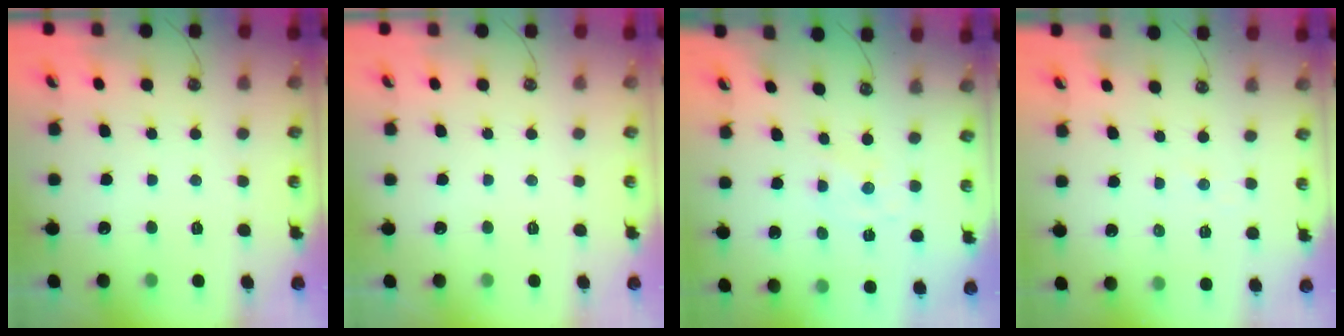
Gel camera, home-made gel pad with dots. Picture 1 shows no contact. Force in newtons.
{"total": 0.0}
{"total": 0.6, "press": 0.6, "slide": 0.2}
{"total": 2.7, "press": 2.7, "slide": 0.3}